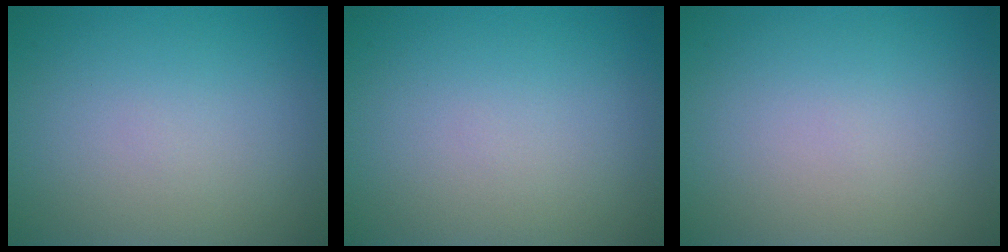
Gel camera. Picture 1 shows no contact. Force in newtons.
{"total": 0.0}
{"total": 0.0}